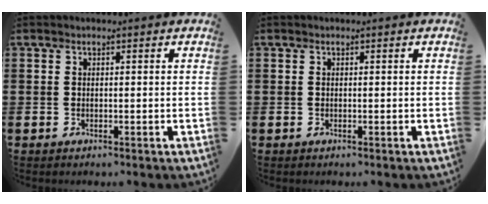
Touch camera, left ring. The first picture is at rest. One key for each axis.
{"total": 0.0}